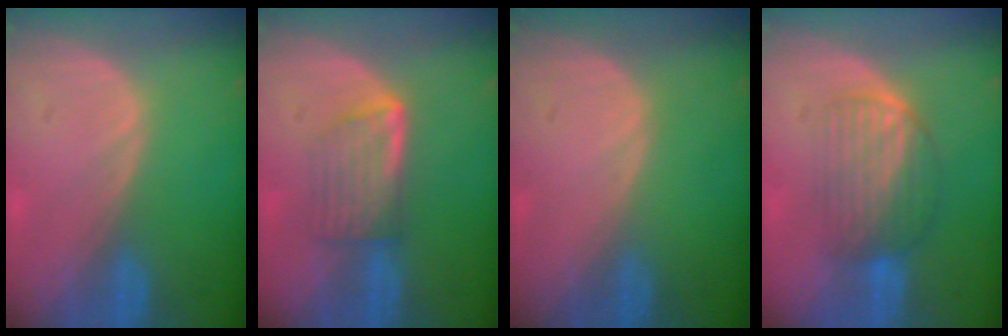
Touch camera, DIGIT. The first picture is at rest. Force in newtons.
{"total": 5.7, "press": 5.3, "slide": 2.3}
{"total": 0.0}
{"total": 6.3, "press": 6.2, "slide": 1.5}